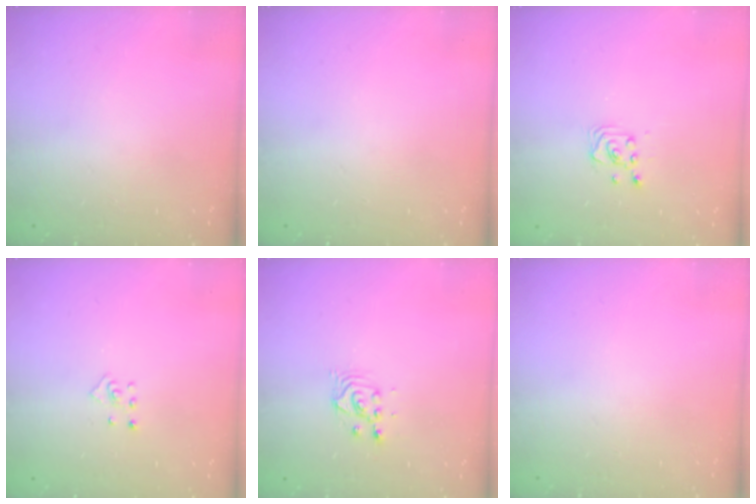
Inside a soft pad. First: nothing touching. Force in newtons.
{"total": 0.0}
{"total": 2.6, "press": 2.6, "slide": 0.2}
{"total": 3.9, "press": 3.9, "slide": 0.2}
{"total": 2.9, "press": 2.9, "slide": 0.1}
{"total": 0.0}